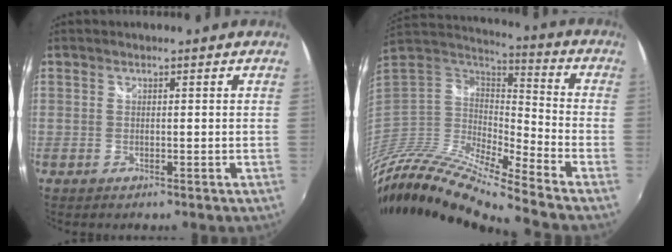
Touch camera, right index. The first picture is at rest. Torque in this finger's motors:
{"motor_torque": [-1.01, -1.13, -0.88, 0.01]}